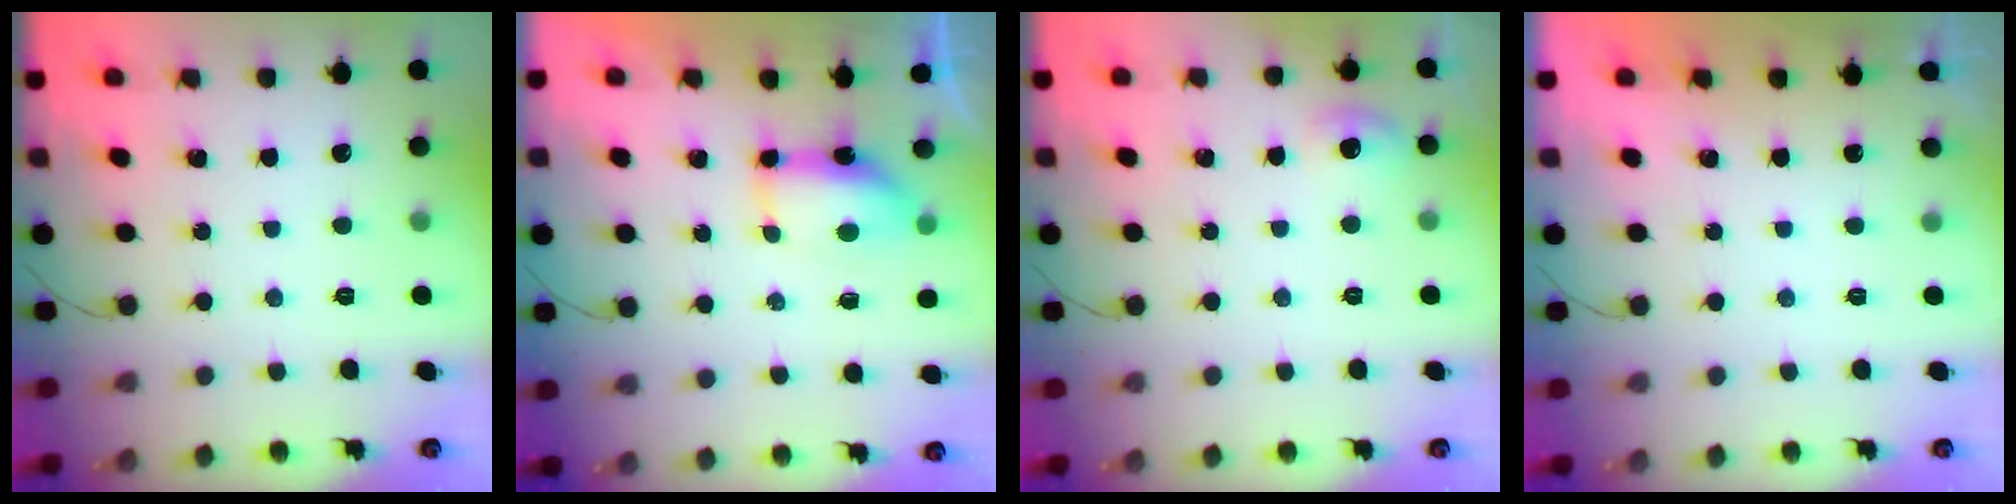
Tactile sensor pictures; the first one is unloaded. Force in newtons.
{"total": 9.0, "press": 8.1, "slide": 3.9}
{"total": 5.9, "press": 5.7, "slide": 1.6}
{"total": 1.8, "press": 0.1, "slide": 1.8}